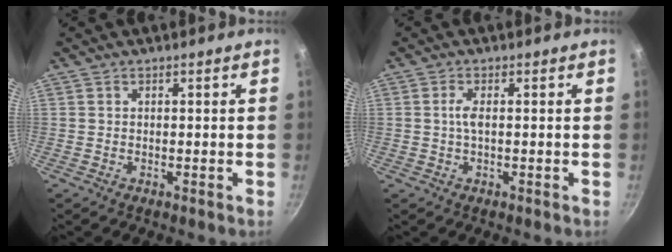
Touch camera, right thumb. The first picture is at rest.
{"total": 3.3, "force": [0.2, 1.1, 3.0], "torque": [-0.073, 0.005, 0.003]}